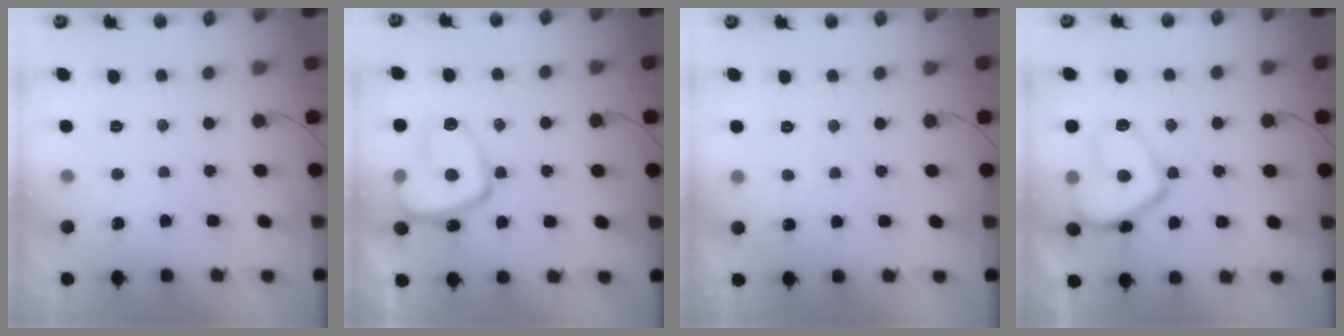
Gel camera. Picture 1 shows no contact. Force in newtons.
{"total": 15.5, "press": 15.4, "slide": 1.7}
{"total": 2.1, "press": 2.1, "slide": 0.2}
{"total": 11.5, "press": 11.5, "slide": 0.7}